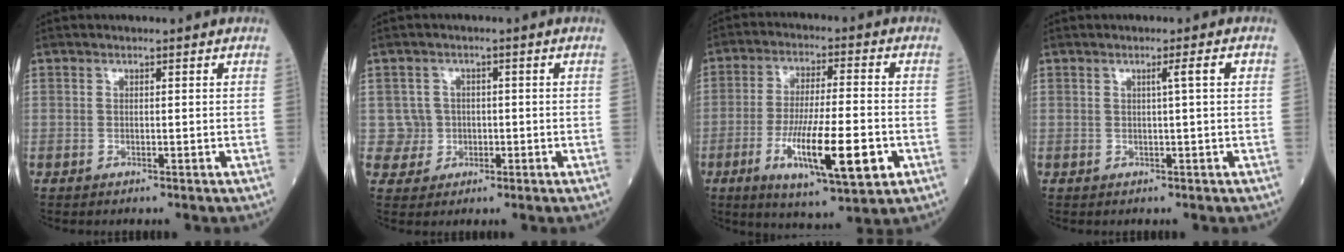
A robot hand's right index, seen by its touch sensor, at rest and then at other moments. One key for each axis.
{"total": 3.7, "fx": 0.0, "fy": 3.7, "fz": -0.3, "tx": 0.022, "ty": 0.010, "tz": 0.002}
{"total": 14.6, "fx": -4.8, "fy": 2.3, "fz": 13.6, "tx": -0.239, "ty": -0.018, "tz": -0.071}
{"total": 2.0, "fx": 0.4, "fy": -0.4, "fz": 1.9, "tx": -0.029, "ty": 0.003, "tz": 0.008}